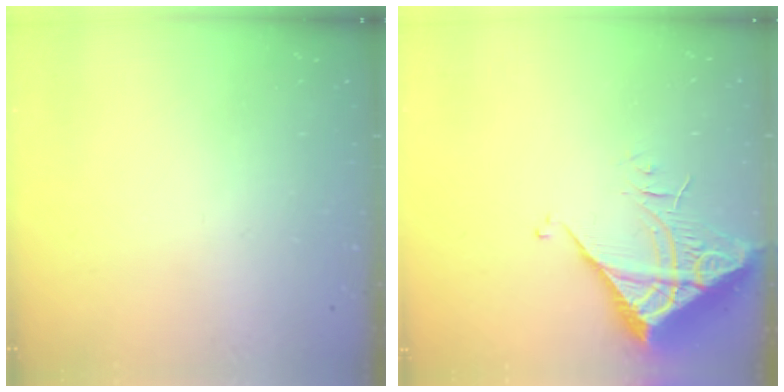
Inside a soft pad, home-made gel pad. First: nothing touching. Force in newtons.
{"total": 6.7, "press": 6.7, "slide": 0.7}